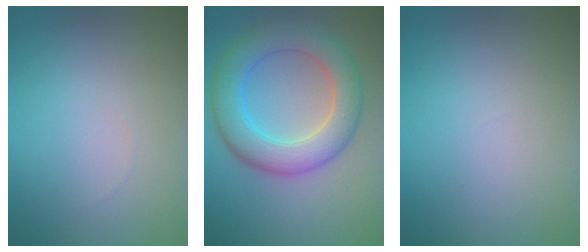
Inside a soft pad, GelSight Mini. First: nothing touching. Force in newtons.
{"total": 7.5, "press": 7.4, "slide": 0.5}
{"total": 0.0}